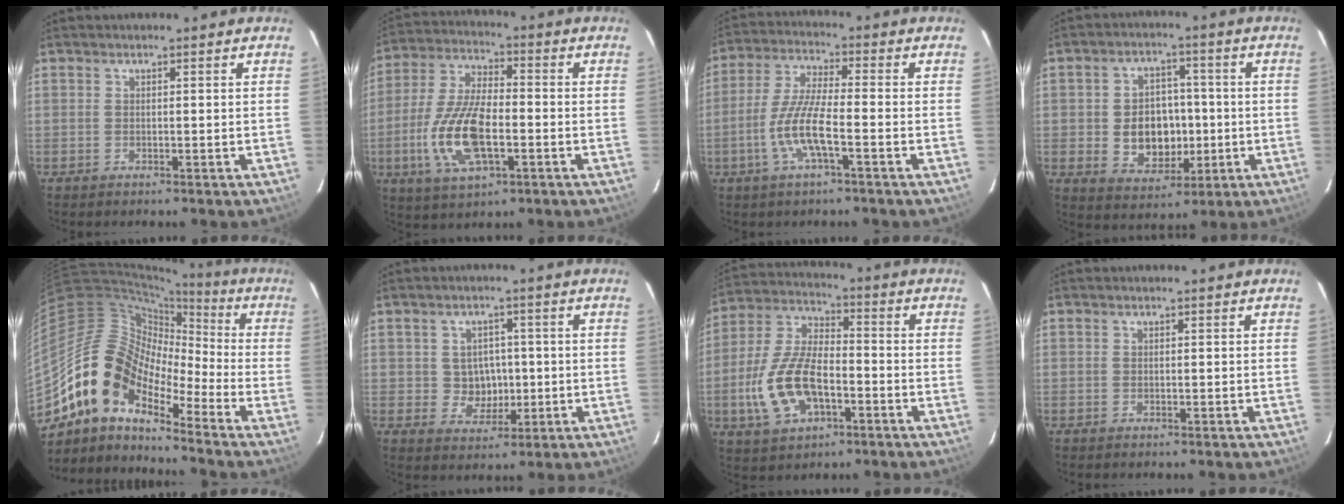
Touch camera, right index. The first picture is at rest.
{"total": 15.0, "force": [-4.1, 6.4, 13.0], "torque": [-0.278, -0.004, -0.076]}
{"total": 9.3, "force": [-3.5, 1.5, 8.5], "torque": [-0.180, -0.003, -0.068]}
{"total": 10.2, "force": [-1.2, 8.2, 6.0], "torque": [-0.130, 0.009, -0.002]}
{"total": 14.7, "force": [-10.0, 6.9, 8.2], "torque": [-0.137, 0.008, -0.208]}
{"total": 5.2, "force": [-0.1, 5.0, 1.5], "torque": [-0.033, 0.011, 0.011]}
{"total": 14.9, "force": [-4.8, 7.8, 11.7], "torque": [-0.257, 0.007, -0.084]}
{"total": 0.0}